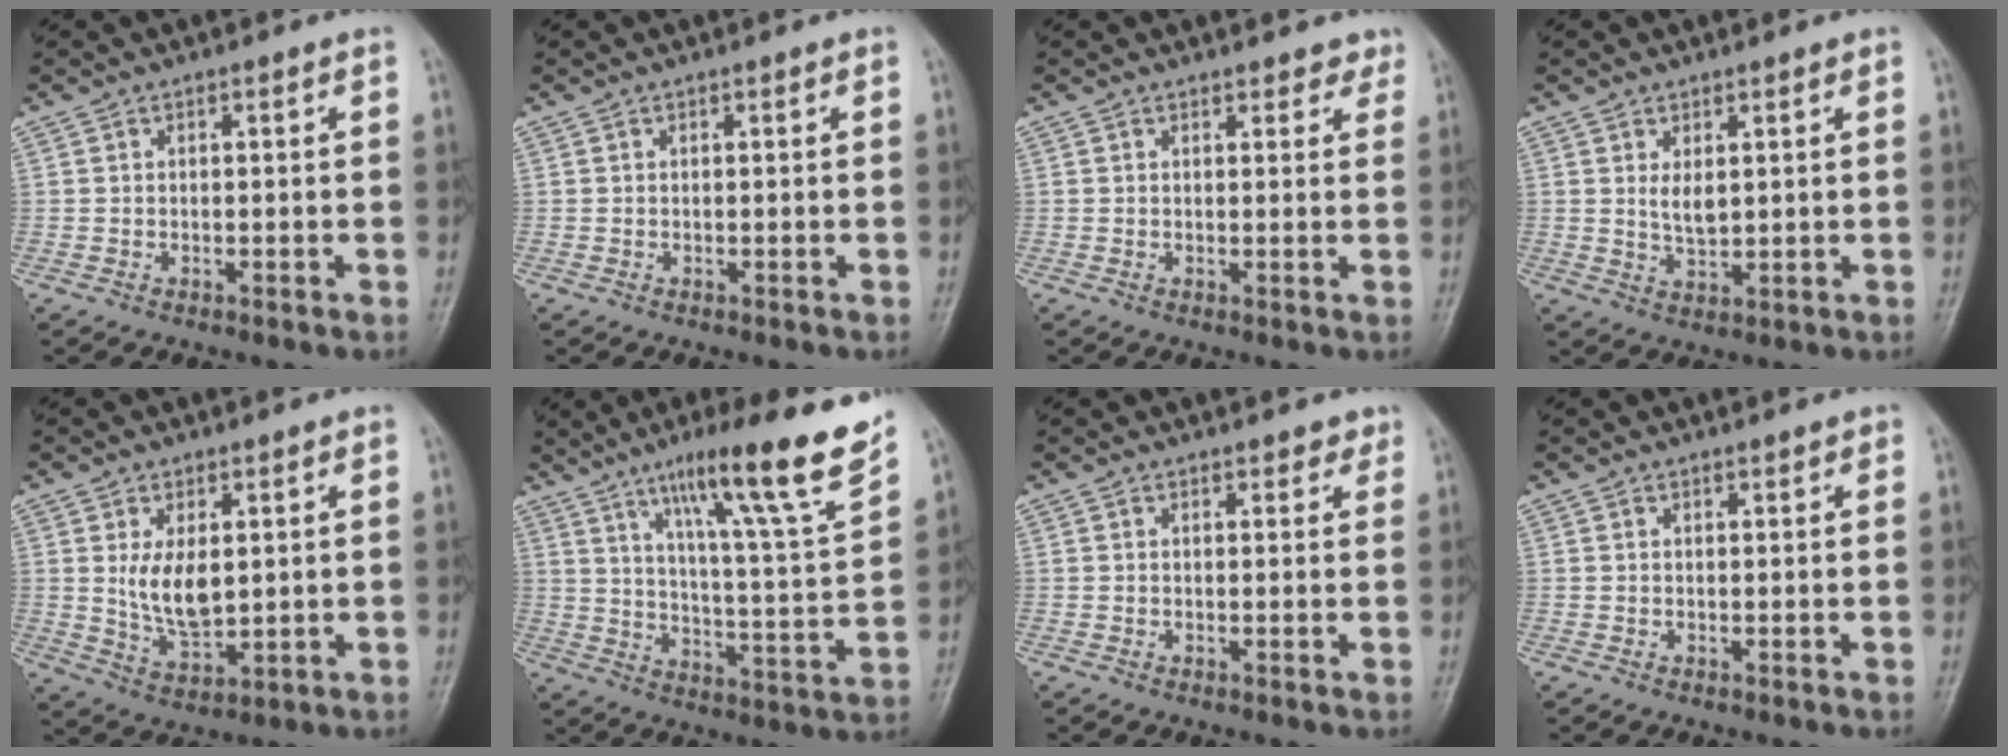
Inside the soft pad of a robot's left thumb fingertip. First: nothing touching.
{"total": 0.0}
{"total": 2.8, "force": [2.4, 1.4, 0.6], "torque": [0.022, -0.009, 0.018]}
{"total": 3.5, "force": [1.2, 1.8, 2.7], "torque": [-0.041, -0.015, 0.026]}
{"total": 7.8, "force": [1.6, 4.3, 6.3], "torque": [-0.101, -0.021, 0.042]}
{"total": 19.3, "force": [13.0, 0.7, 14.2], "torque": [-0.194, -0.066, 0.199]}
{"total": 2.0, "force": [1.5, 1.0, 0.7], "torque": [0.011, -0.005, 0.012]}
{"total": 0.8, "force": [0.7, 0.3, 0.3], "torque": [-0.001, -0.002, 0.008]}